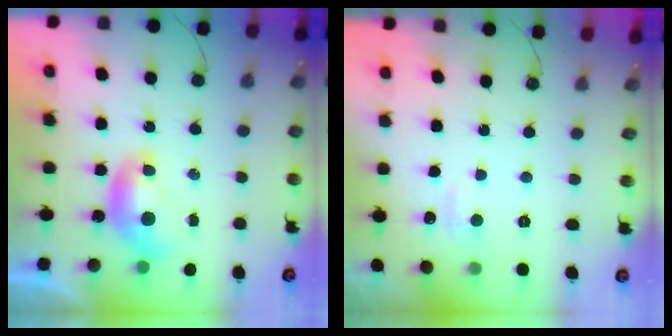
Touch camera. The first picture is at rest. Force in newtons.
{"total": 3.4, "press": 3.4, "slide": 0.3}